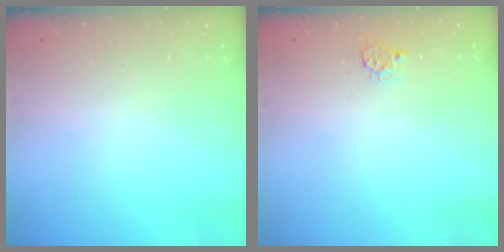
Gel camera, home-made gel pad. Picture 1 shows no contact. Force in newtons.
{"total": 4.1, "press": 4.0, "slide": 0.4}